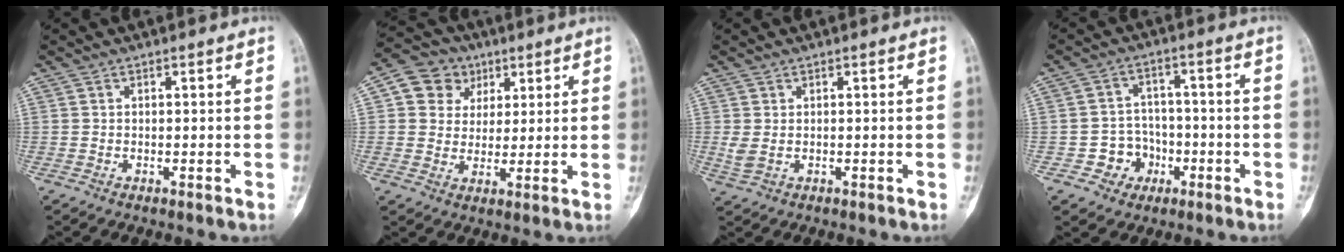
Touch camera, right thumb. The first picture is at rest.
{"total": 9.1, "force": [3.5, 7.9, 2.8], "torque": [-0.010, -0.003, 0.055]}
{"total": 2.0, "force": [0.1, 1.1, 1.7], "torque": [-0.047, 0.004, 0.011]}
{"total": 6.6, "force": [-2.5, 5.9, 1.4], "torque": [0.018, 0.024, -0.038]}